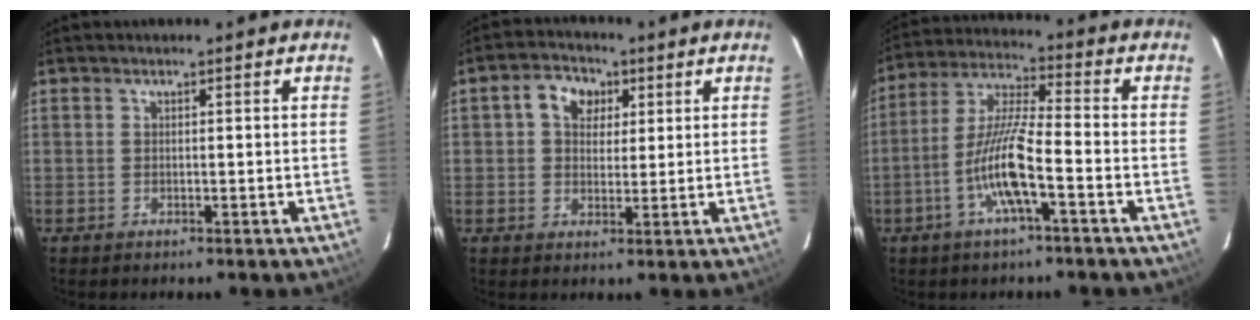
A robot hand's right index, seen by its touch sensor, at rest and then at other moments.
{"total": 6.0, "force": [2.0, 4.7, 3.1], "torque": [-0.053, 0.020, 0.033]}
{"total": 10.3, "force": [-4.2, 1.0, 9.3], "torque": [-0.195, 0.004, -0.083]}